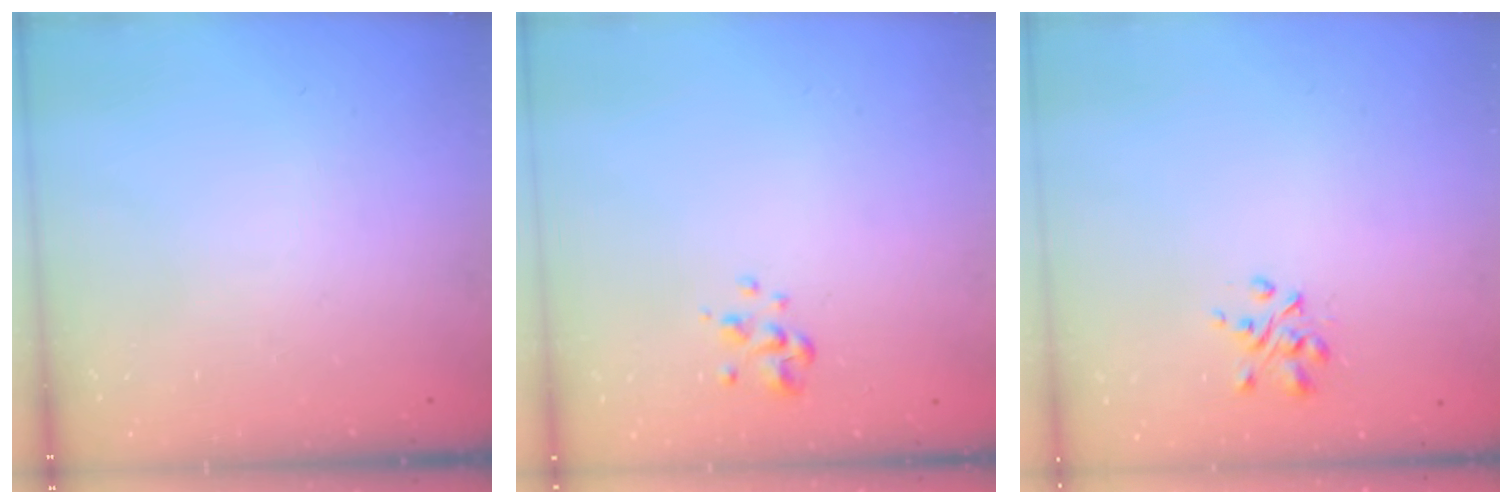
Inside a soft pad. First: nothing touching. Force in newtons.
{"total": 2.4, "press": 2.3, "slide": 0.6}
{"total": 2.9, "press": 2.6, "slide": 1.2}